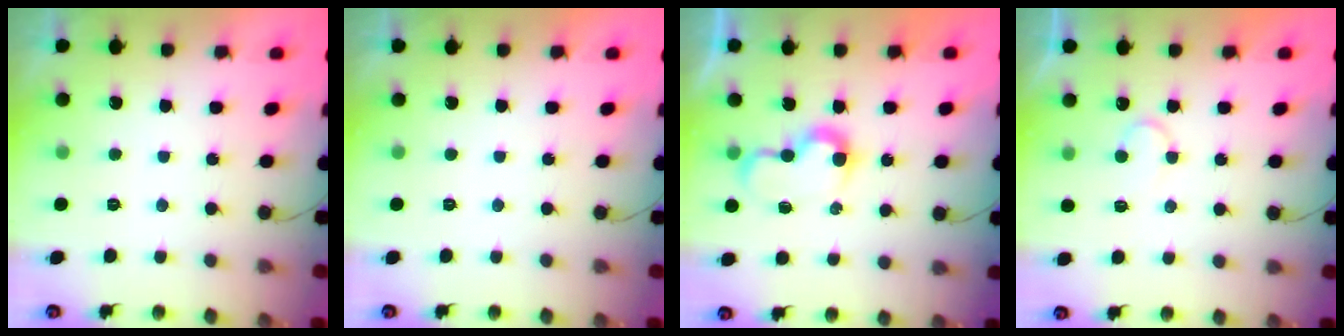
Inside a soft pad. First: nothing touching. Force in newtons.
{"total": 1.7, "press": 1.7, "slide": 0.0}
{"total": 7.9, "press": 7.9, "slide": 0.7}
{"total": 5.4, "press": 5.4, "slide": 0.3}